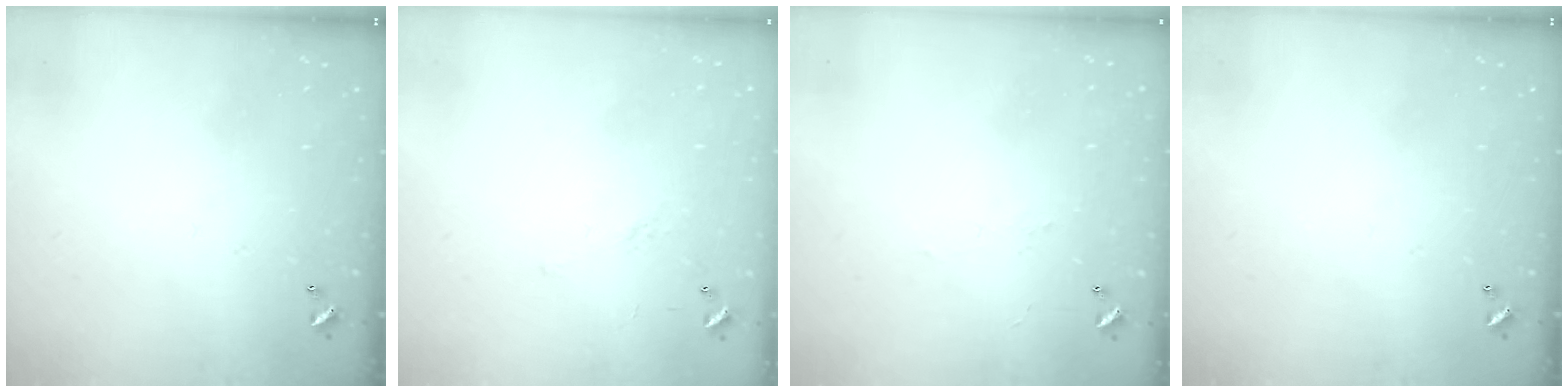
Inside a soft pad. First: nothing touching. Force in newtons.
{"total": 4.9, "press": 4.8, "slide": 0.9}
{"total": 2.0, "press": 1.9, "slide": 0.7}
{"total": 0.0}